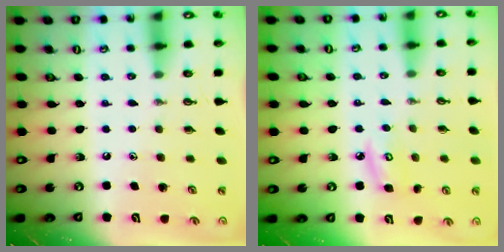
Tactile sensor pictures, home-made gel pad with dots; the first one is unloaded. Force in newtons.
{"total": 5.4, "press": 5.3, "slide": 0.6}